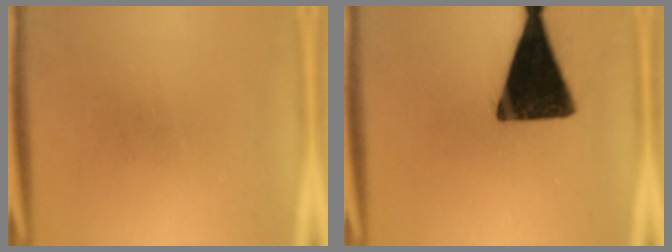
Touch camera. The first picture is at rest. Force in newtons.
{"total": 17.3}